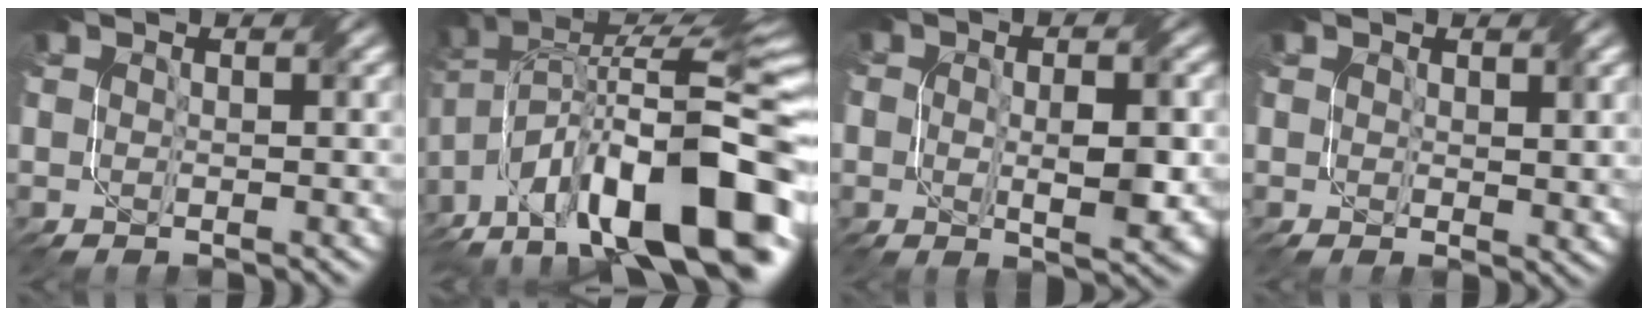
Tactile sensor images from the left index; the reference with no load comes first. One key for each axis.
{"total": 17.2, "fx": -6.3, "fy": 7.8, "fz": 14.0, "tx": -0.233, "ty": 0.025, "tz": -0.115}
{"total": 4.6, "fx": -0.7, "fy": 2.1, "fz": 4.1, "tx": -0.069, "ty": -0.010, "tz": -0.005}
{"total": 2.2, "fx": 0.8, "fy": 1.3, "fz": 1.6, "tx": -0.027, "ty": -0.010, "tz": 0.013}